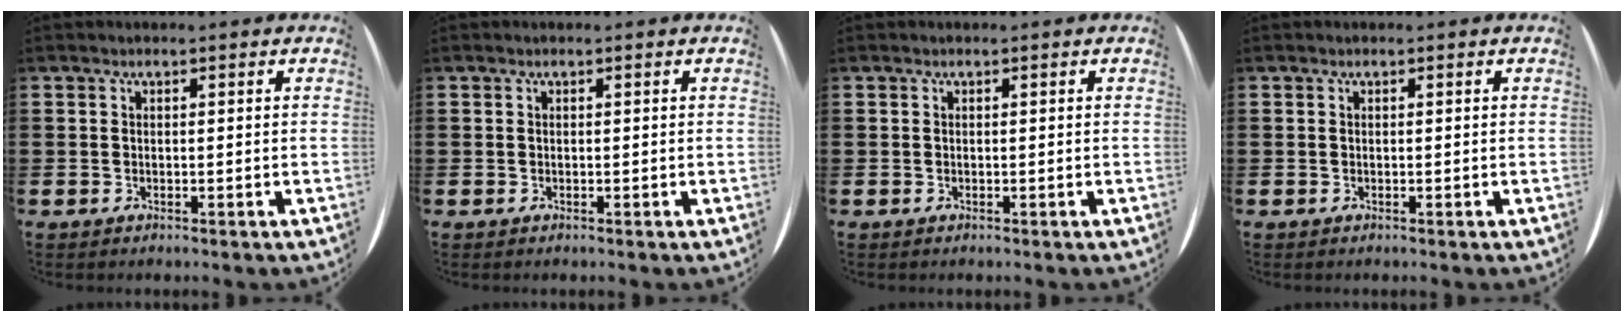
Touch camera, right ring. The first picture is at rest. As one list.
[{"total": 0.0}, {"total": 0.0}, {"total": 0.0}]